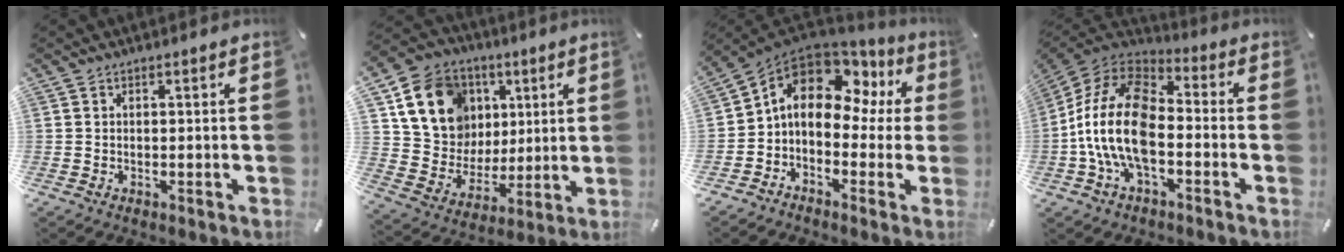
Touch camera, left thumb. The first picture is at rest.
{"total": 17.3, "force": [7.1, 14.3, 6.7], "torque": [-0.113, -0.021, 0.142]}
{"total": 12.0, "force": [4.2, 8.0, 7.8], "torque": [-0.148, -0.018, 0.073]}
{"total": 18.4, "force": [-4.9, 10.4, 14.4], "torque": [-0.305, 0.022, -0.089]}